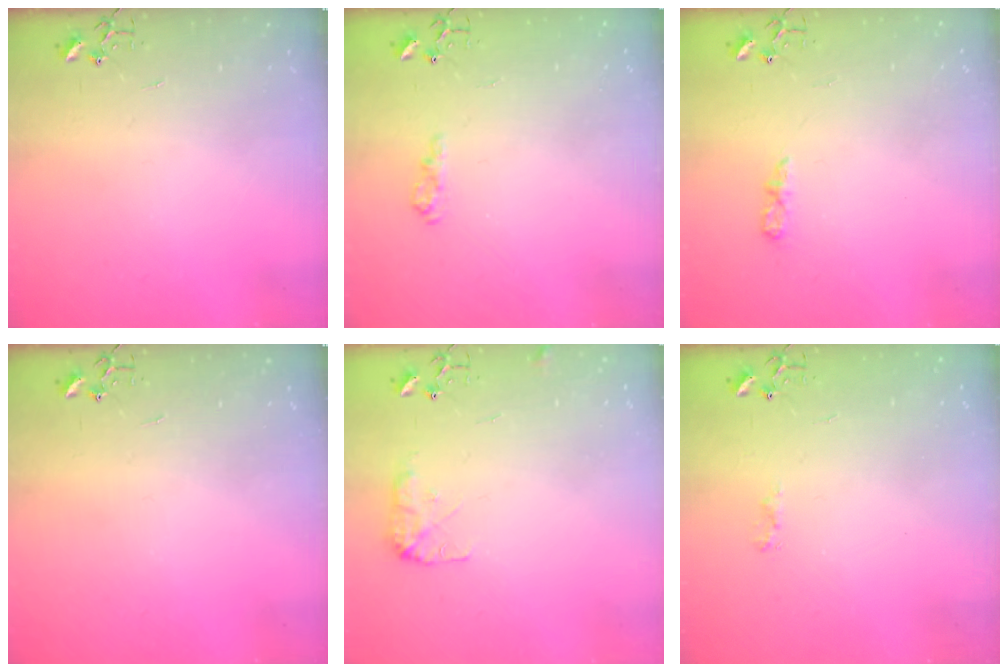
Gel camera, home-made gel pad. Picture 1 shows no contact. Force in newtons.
{"total": 9.8, "press": 9.7, "slide": 1.0}
{"total": 4.6, "press": 4.6, "slide": 0.6}
{"total": 0.0}
{"total": 8.3, "press": 8.3, "slide": 0.2}
{"total": 5.6, "press": 5.6, "slide": 0.6}